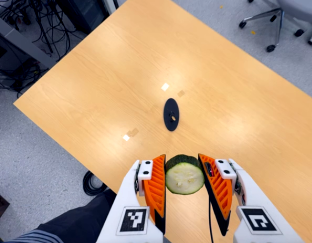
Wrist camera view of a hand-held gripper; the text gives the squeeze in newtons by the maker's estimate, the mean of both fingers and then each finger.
{"total": 11.3, "left": 9.7, "right": 12.8}